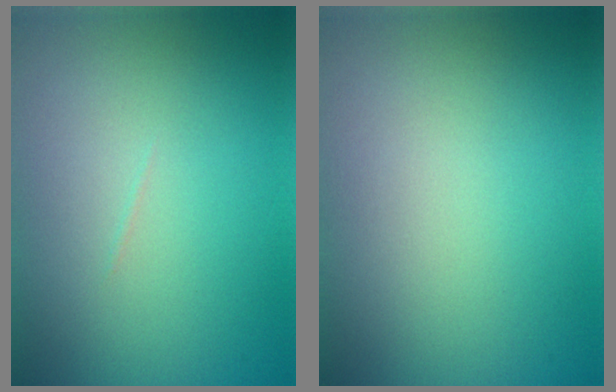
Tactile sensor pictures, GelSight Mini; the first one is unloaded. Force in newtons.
{"total": 0.0}